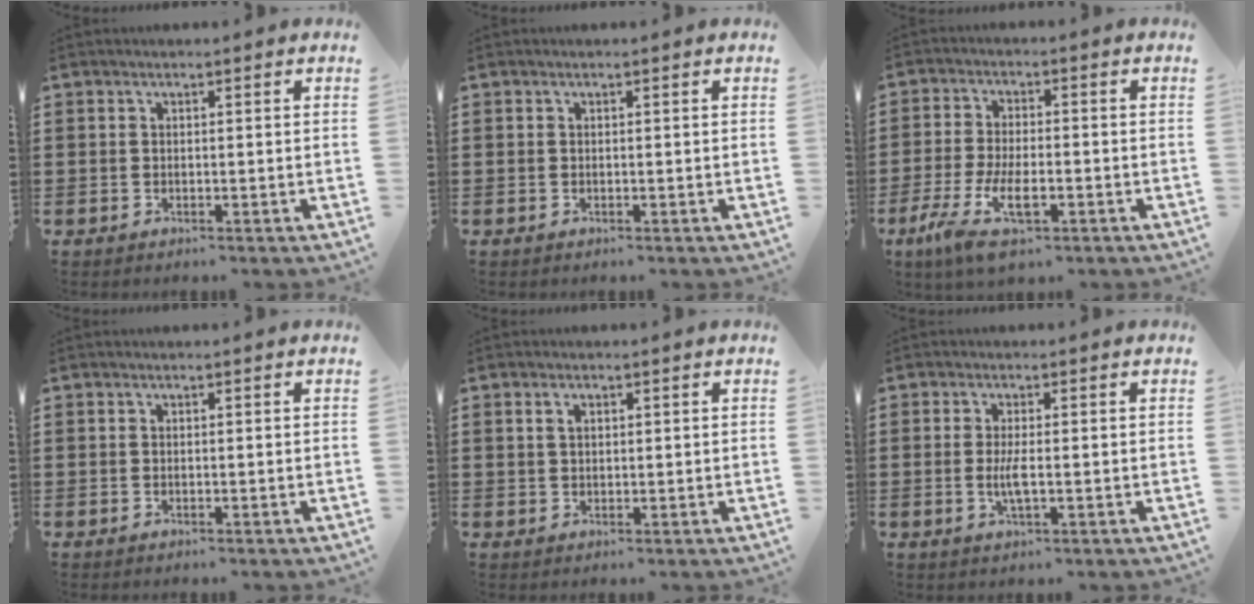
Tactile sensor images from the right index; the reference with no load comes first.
{"total": 0.0}
{"total": 7.9, "force": [-3.5, 3.1, 6.4], "torque": [-0.144, -0.009, -0.065]}
{"total": 0.0}
{"total": 1.5, "force": [0.6, 1.0, 1.0], "torque": [-0.023, 0.008, 0.010]}
{"total": 3.2, "force": [-0.5, 0.6, 3.2], "torque": [-0.068, -0.007, -0.013]}